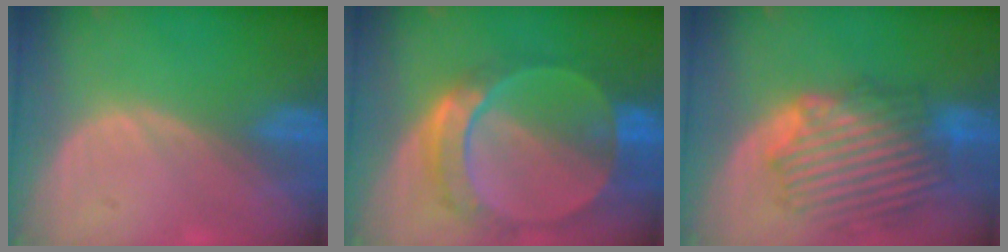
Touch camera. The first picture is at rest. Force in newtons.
{"total": 9.7, "press": 8.3, "slide": 5.0}
{"total": 9.6, "press": 9.6, "slide": 0.4}